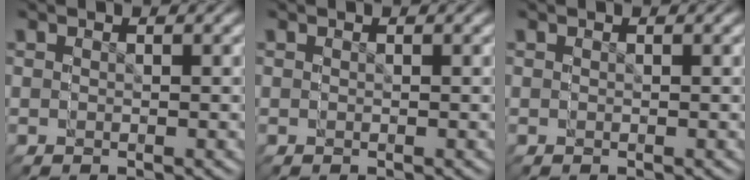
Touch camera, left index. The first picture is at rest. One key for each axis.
{"total": 0.0}
{"total": 0.0}